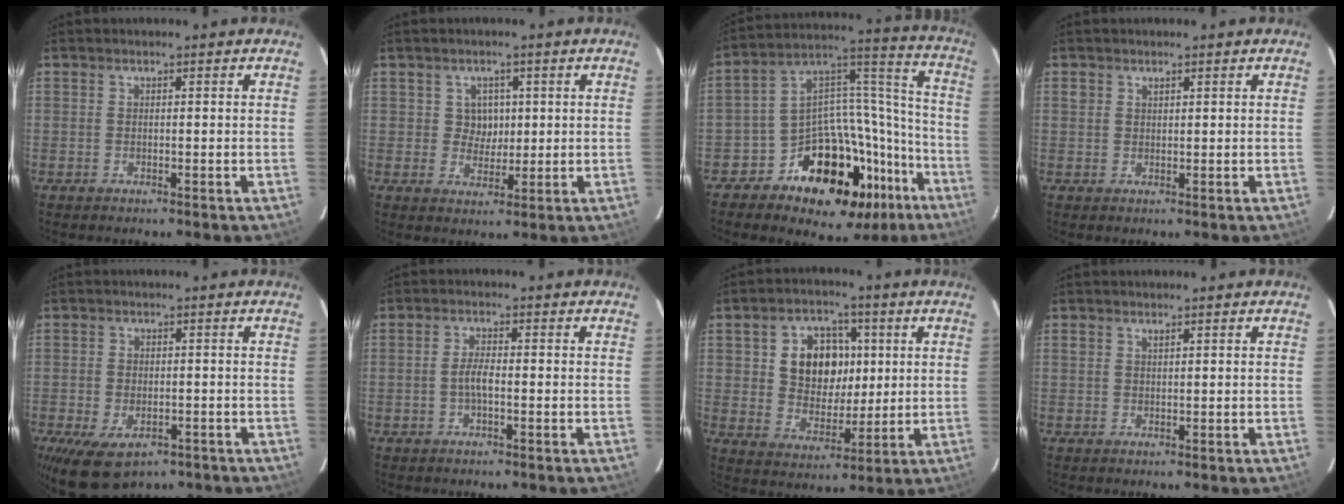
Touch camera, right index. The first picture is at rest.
{"total": 3.7, "force": [0.8, 3.5, 0.8], "torque": [-0.010, 0.010, 0.013]}
{"total": 23.8, "force": [-15.8, 14.7, 9.9], "torque": [-0.144, 0.094, -0.219]}
{"total": 1.1, "force": [0.6, 0.9, 0.3], "torque": [-0.005, 0.003, 0.011]}
{"total": 9.7, "force": [-5.4, 5.4, 6.0], "torque": [-0.128, -0.029, -0.082]}
{"total": 2.6, "force": [-0.8, 0.6, 2.4], "torque": [-0.048, 0.004, -0.016]}
{"total": 11.2, "force": [2.3, 8.6, 6.7], "torque": [-0.133, 0.023, 0.050]}
{"total": 0.7, "force": [0.5, 0.3, 0.3], "torque": [-0.005, 0.002, 0.008]}